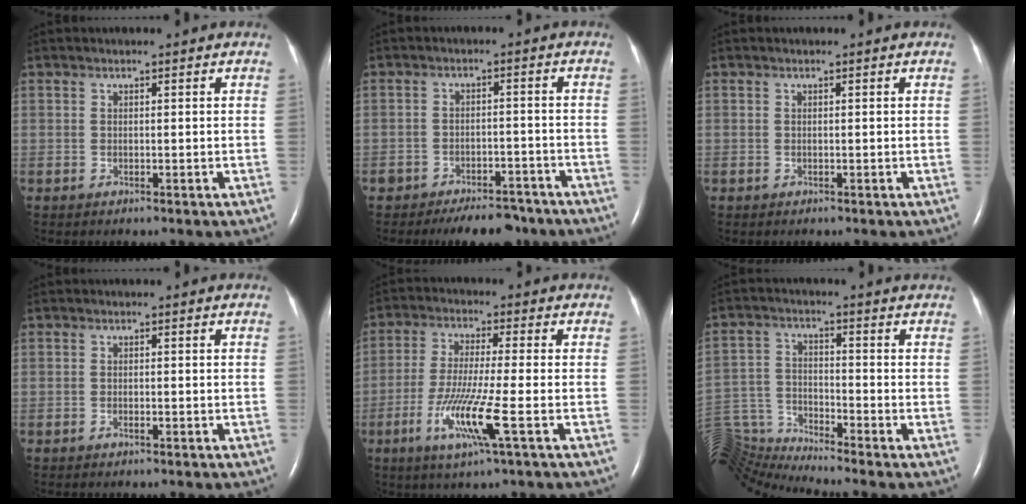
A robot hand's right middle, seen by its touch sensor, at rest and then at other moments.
{"total": 8.7, "force": [-7.3, 3.5, 3.2], "torque": [-0.032, 0.005, -0.102]}
{"total": 0.0}
{"total": 0.6, "force": [-0.4, 0.1, 0.4], "torque": [-0.009, -0.003, -0.006]}
{"total": 9.3, "force": [-3.5, -0.7, 8.6], "torque": [-0.174, -0.029, -0.071]}
{"total": 7.8, "force": [-7.3, -2.6, -0.9], "torque": [0.001, 0.016, -0.142]}